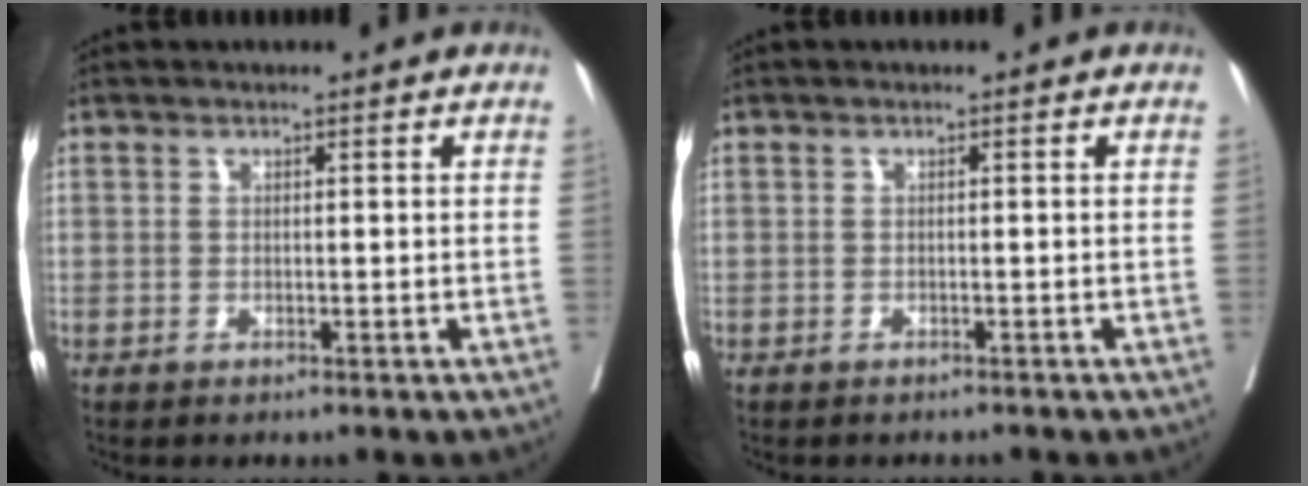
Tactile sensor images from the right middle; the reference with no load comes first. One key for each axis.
{"total": 1.7, "fx": -1.5, "fy": 0.5, "fz": 0.4, "tx": -0.011, "ty": -0.003, "tz": -0.021}